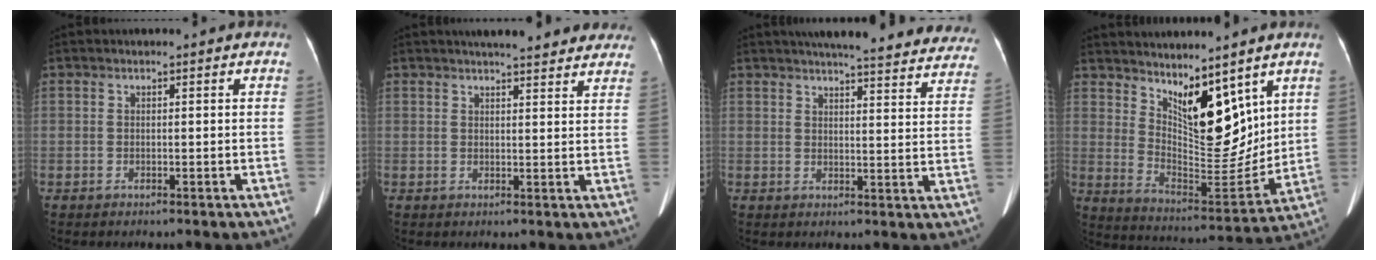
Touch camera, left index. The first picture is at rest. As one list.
[{"total": 12.9, "force": [11.4, 2.4, 5.6], "torque": [-0.055, 0.015, 0.127]}, {"total": 26.9, "force": [24.4, 3.9, 10.8], "torque": [-0.147, -0.040, 0.278]}, {"total": 12.9, "force": [8.0, 4.5, 9.0], "torque": [-0.154, -0.009, 0.158]}]